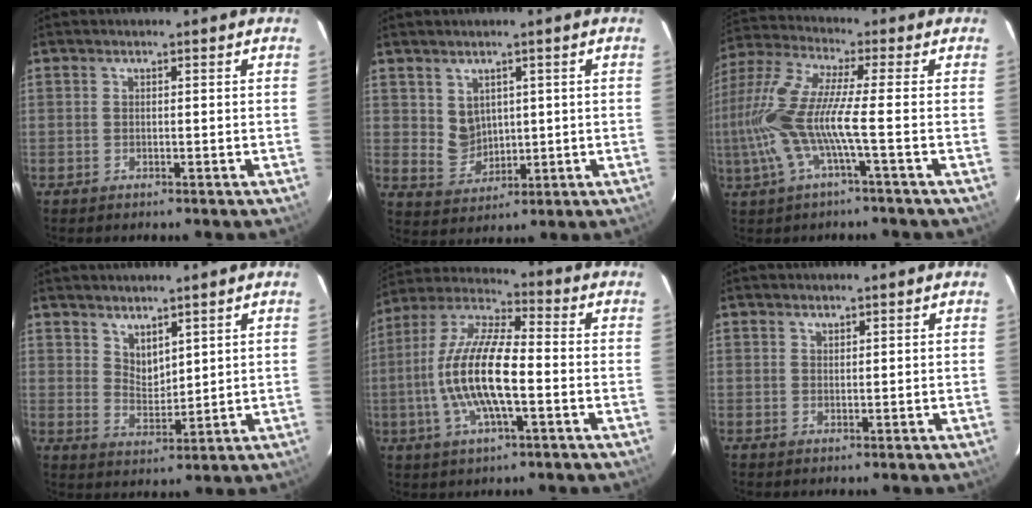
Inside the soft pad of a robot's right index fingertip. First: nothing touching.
{"total": 5.1, "force": [2.0, 4.2, 1.9], "torque": [-0.034, 0.001, 0.054]}
{"total": 13.8, "force": [-3.1, 0.7, 13.4], "torque": [-0.265, -0.010, -0.060]}
{"total": 4.7, "force": [3.8, 2.1, 2.0], "torque": [-0.028, -0.005, 0.073]}
{"total": 15.6, "force": [-2.7, 4.4, 14.8], "torque": [-0.294, 0.002, -0.059]}
{"total": 0.8, "force": [0.7, 0.4, 0.1], "torque": [-0.001, 0.002, 0.014]}